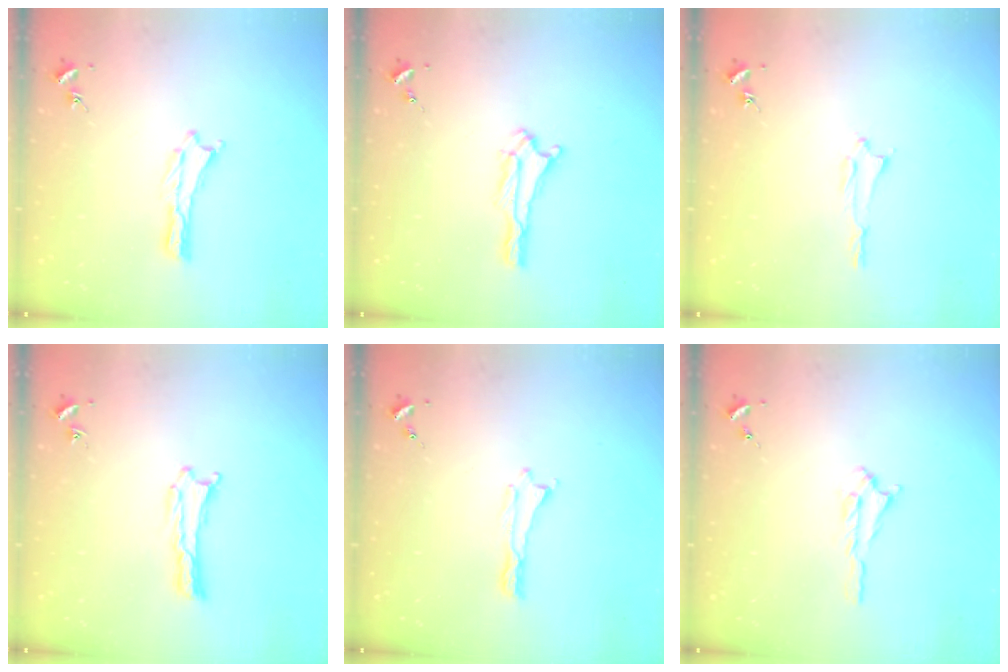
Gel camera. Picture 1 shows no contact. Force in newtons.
{"total": 0.6, "press": 0.6, "slide": 0.1}
{"total": 1.2, "press": 1.2, "slide": 0.1}
{"total": 0.0}
{"total": 0.0}
{"total": 0.7, "press": 0.7, "slide": 0.2}